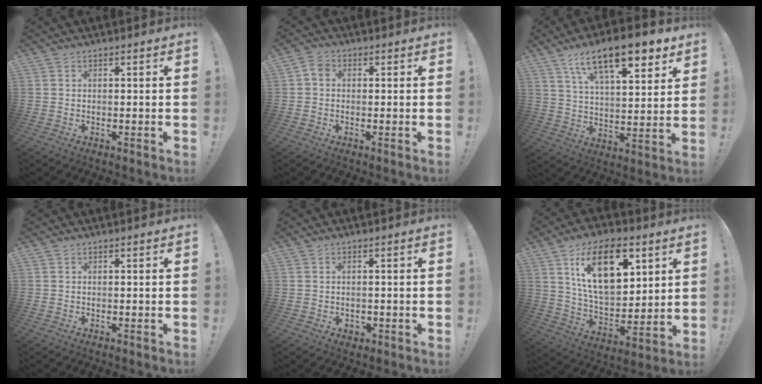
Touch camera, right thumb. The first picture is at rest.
{"total": 3.0, "force": [0.1, 2.3, 2.0], "torque": [-0.037, 0.008, 0.003]}
{"total": 17.2, "force": [10.5, 6.2, 12.1], "torque": [-0.198, -0.053, 0.175]}
{"total": 0.0}
{"total": 1.3, "force": [0.1, 1.3, 0.4], "torque": [-0.006, -0.001, 0.002]}
{"total": 21.7, "force": [9.4, 12.1, 15.4], "torque": [-0.269, -0.027, 0.160]}